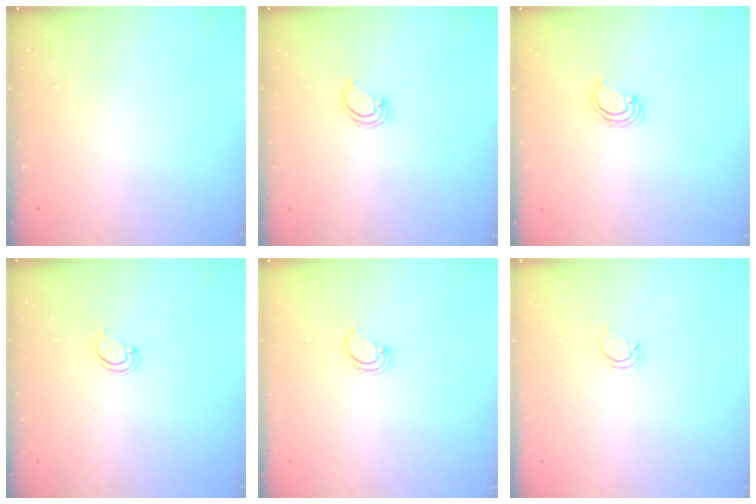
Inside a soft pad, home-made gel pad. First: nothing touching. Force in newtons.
{"total": 2.9, "press": 2.8, "slide": 0.2}
{"total": 2.4, "press": 2.4, "slide": 0.2}
{"total": 2.3, "press": 2.3, "slide": 0.2}
{"total": 2.2, "press": 2.2, "slide": 0.3}
{"total": 1.5, "press": 1.5, "slide": 0.1}